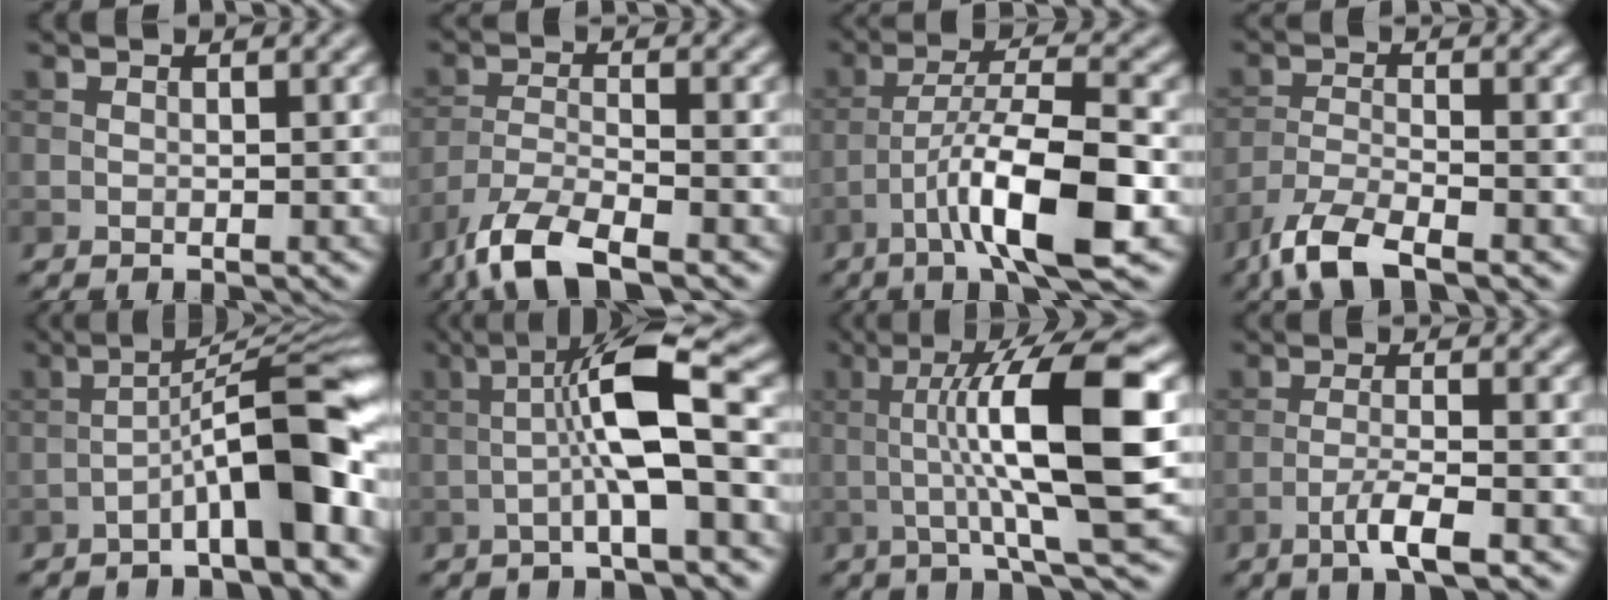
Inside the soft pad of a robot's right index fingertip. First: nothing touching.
{"total": 6.6, "force": [-4.9, 1.7, 4.2], "torque": [-0.084, -0.011, -0.099]}
{"total": 9.4, "force": [-4.2, 1.9, 8.2], "torque": [-0.139, 0.014, -0.076]}
{"total": 5.6, "force": [-4.2, 1.3, 3.4], "torque": [-0.071, -0.010, -0.088]}
{"total": 8.7, "force": [-3.6, 1.2, 7.9], "torque": [-0.116, 0.031, -0.062]}
{"total": 7.3, "force": [-0.9, 1.0, 7.2], "torque": [-0.123, 0.023, -0.023]}
{"total": 11.2, "force": [0.2, 1.9, 11.0], "torque": [-0.157, 0.011, 0.001]}
{"total": 3.3, "force": [-1.6, 0.3, 2.8], "torque": [-0.051, 0.007, -0.040]}